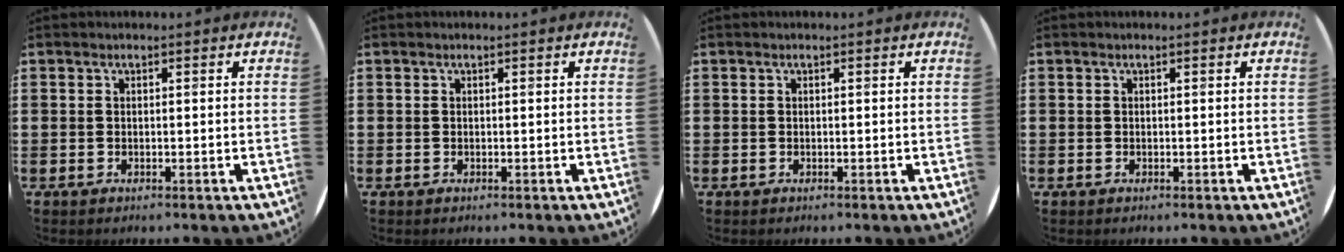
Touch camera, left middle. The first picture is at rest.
{"total": 0.0}
{"total": 0.0}
{"total": 0.0}